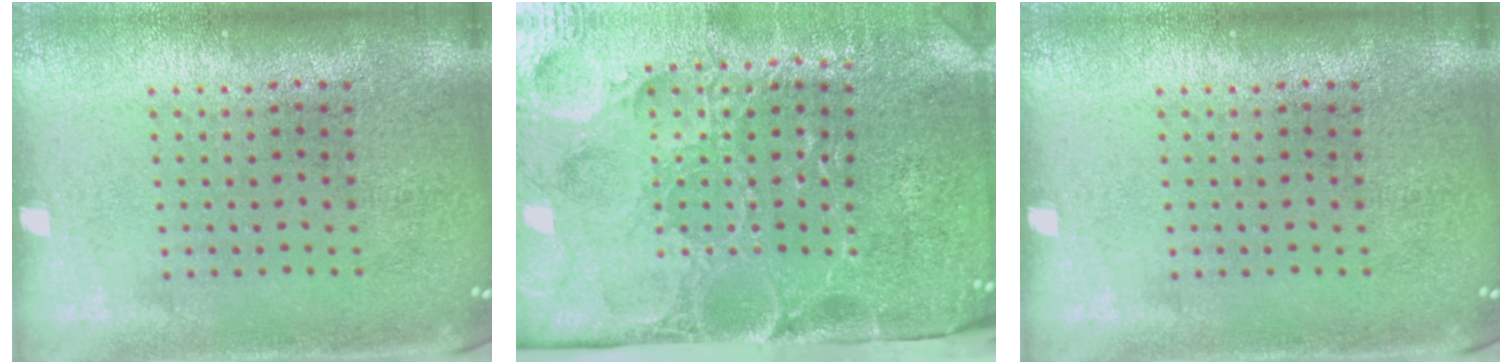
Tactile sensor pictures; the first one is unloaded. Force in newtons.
{"total": 5.1, "press": 4.2, "slide": 2.8}
{"total": 0.0}